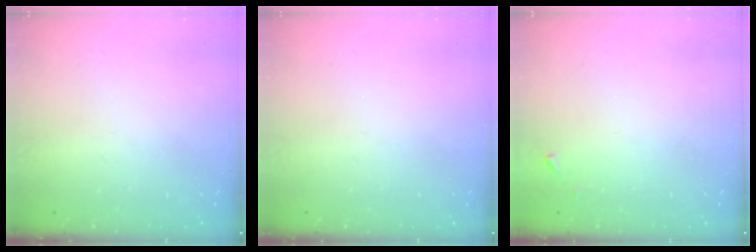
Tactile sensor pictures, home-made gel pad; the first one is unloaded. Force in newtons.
{"total": 0.0}
{"total": 3.6, "press": 3.6, "slide": 0.2}